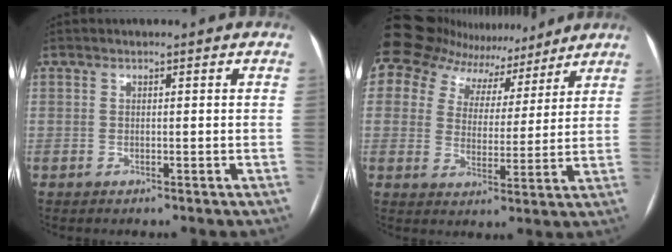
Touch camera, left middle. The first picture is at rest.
{"total": 12.2, "force": [11.7, 3.5, 0.5], "torque": [-0.001, 0.003, 0.168]}